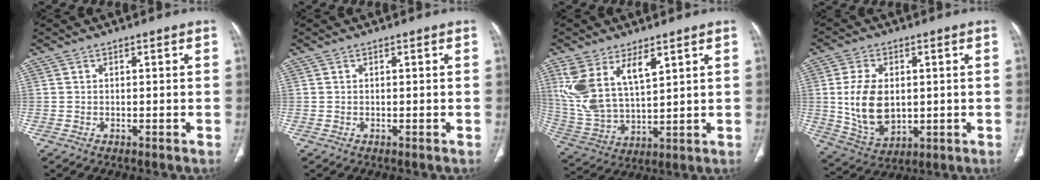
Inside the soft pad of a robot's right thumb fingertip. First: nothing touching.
{"total": 0.0}
{"total": 13.4, "force": [6.6, 6.3, 9.8], "torque": [-0.196, -0.024, 0.148]}
{"total": 12.4, "force": [0.7, 8.0, 9.4], "torque": [-0.163, -0.011, 0.029]}